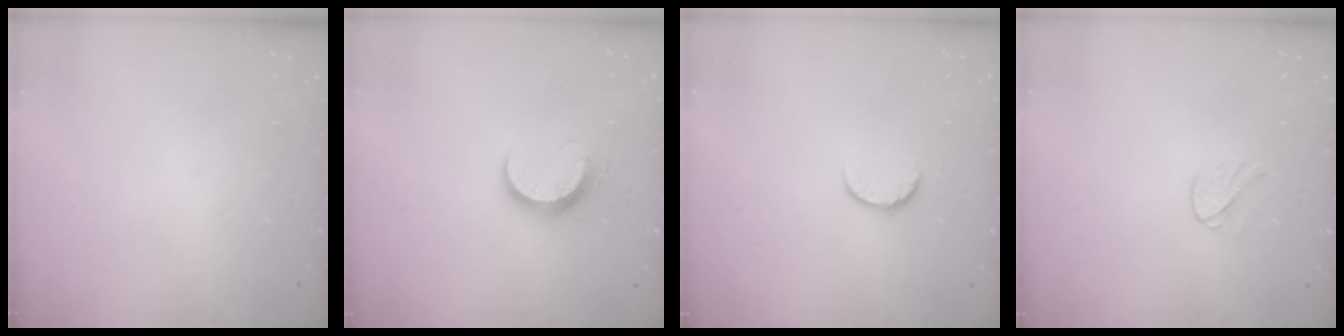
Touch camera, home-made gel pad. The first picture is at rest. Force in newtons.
{"total": 8.9, "press": 8.9, "slide": 0.3}
{"total": 6.8, "press": 6.8, "slide": 0.7}
{"total": 3.7, "press": 3.7, "slide": 0.4}